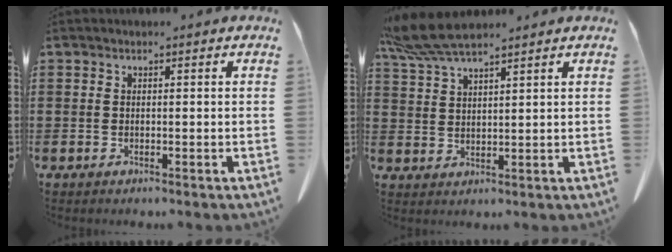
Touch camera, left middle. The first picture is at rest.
{"total": 6.7, "force": [5.6, 1.0, 3.6], "torque": [-0.086, -0.007, 0.106]}